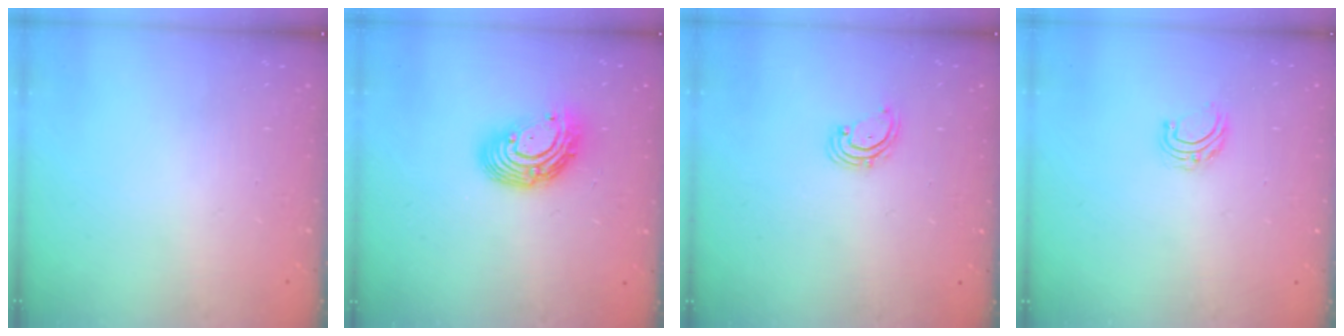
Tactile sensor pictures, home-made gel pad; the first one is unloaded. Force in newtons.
{"total": 11.9, "press": 11.8, "slide": 1.3}
{"total": 2.0, "press": 2.0, "slide": 0.4}
{"total": 5.0, "press": 5.0, "slide": 0.4}